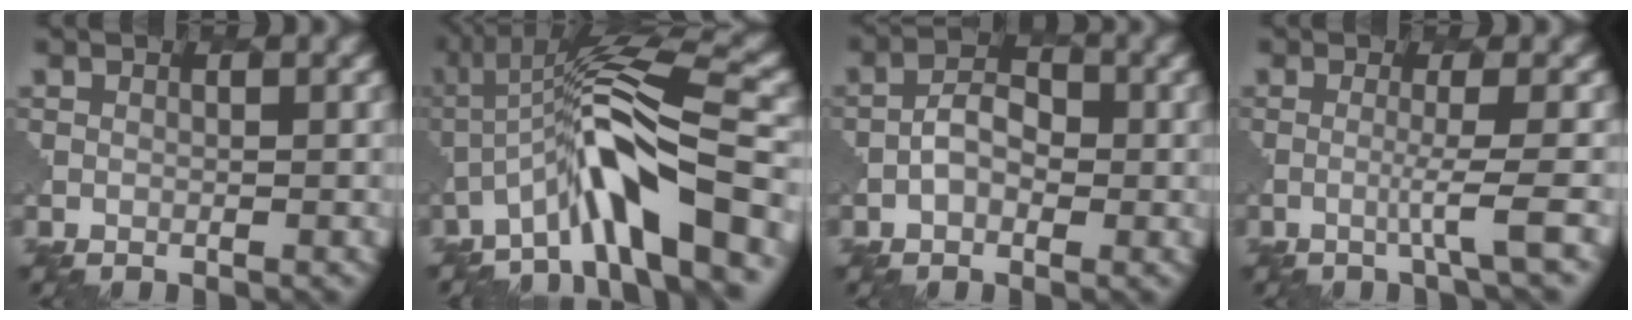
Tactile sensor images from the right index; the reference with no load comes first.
{"total": 8.2, "force": [-3.8, 1.5, 7.2], "torque": [-0.126, 0.017, -0.069]}
{"total": 2.6, "force": [-0.7, 1.7, 1.8], "torque": [-0.029, 0.007, -0.015]}
{"total": 2.3, "force": [-0.7, 0.0, 2.2], "torque": [-0.031, 0.000, -0.025]}